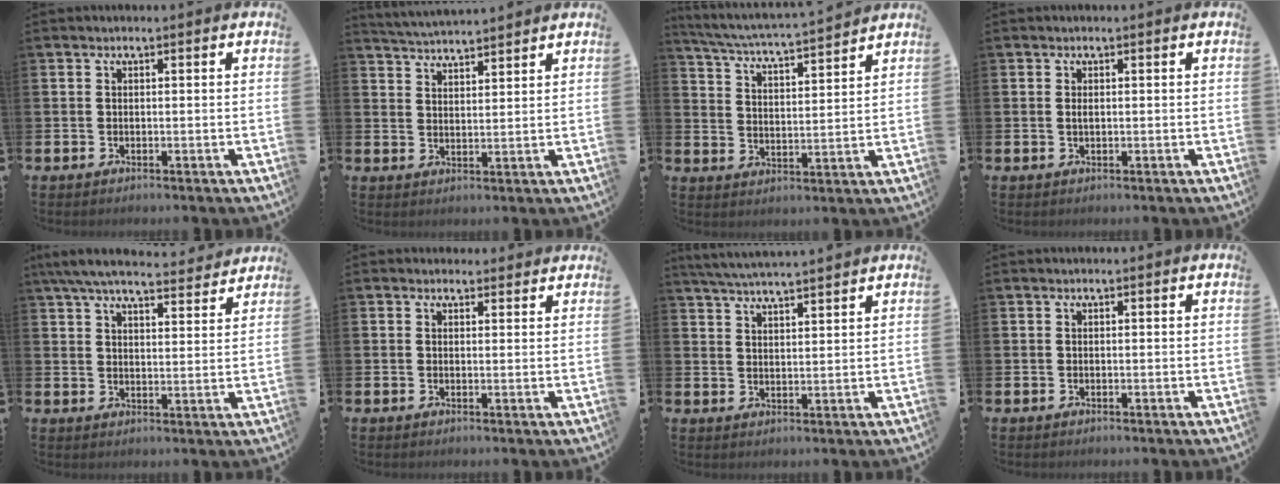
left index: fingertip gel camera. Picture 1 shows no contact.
{"total": 4.1, "force": [4.1, 0.0, 0.0], "torque": [-0.009, -0.025, 0.074]}
{"total": 5.0, "force": [4.8, -0.2, 1.2], "torque": [-0.046, -0.041, 0.079]}
{"total": 0.6, "force": [0.1, 0.3, 0.5], "torque": [-0.003, -0.002, 0.000]}
{"total": 7.0, "force": [6.5, 1.1, 2.3], "torque": [-0.054, -0.038, 0.114]}
{"total": 1.4, "force": [1.2, 0.6, 0.1], "torque": [0.007, -0.001, 0.021]}
{"total": 4.8, "force": [4.7, -0.2, 1.0], "torque": [-0.034, -0.018, 0.085]}
{"total": 0.0}